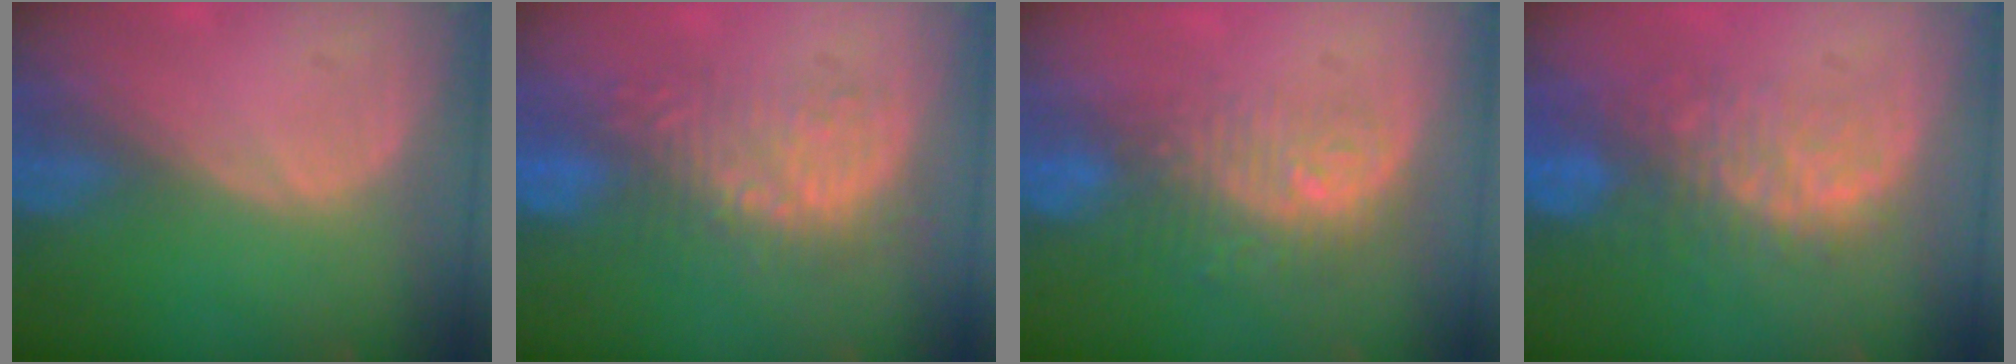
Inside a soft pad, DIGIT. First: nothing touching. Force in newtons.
{"total": 8.8, "press": 8.6, "slide": 1.9}
{"total": 9.7, "press": 8.0, "slide": 5.5}
{"total": 9.9, "press": 8.4, "slide": 5.2}